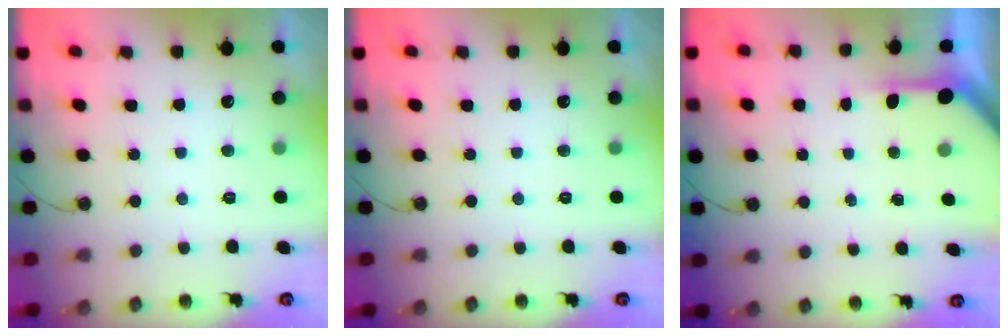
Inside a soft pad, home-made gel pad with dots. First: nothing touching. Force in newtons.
{"total": 0.0}
{"total": 3.9, "press": 3.9, "slide": 0.3}